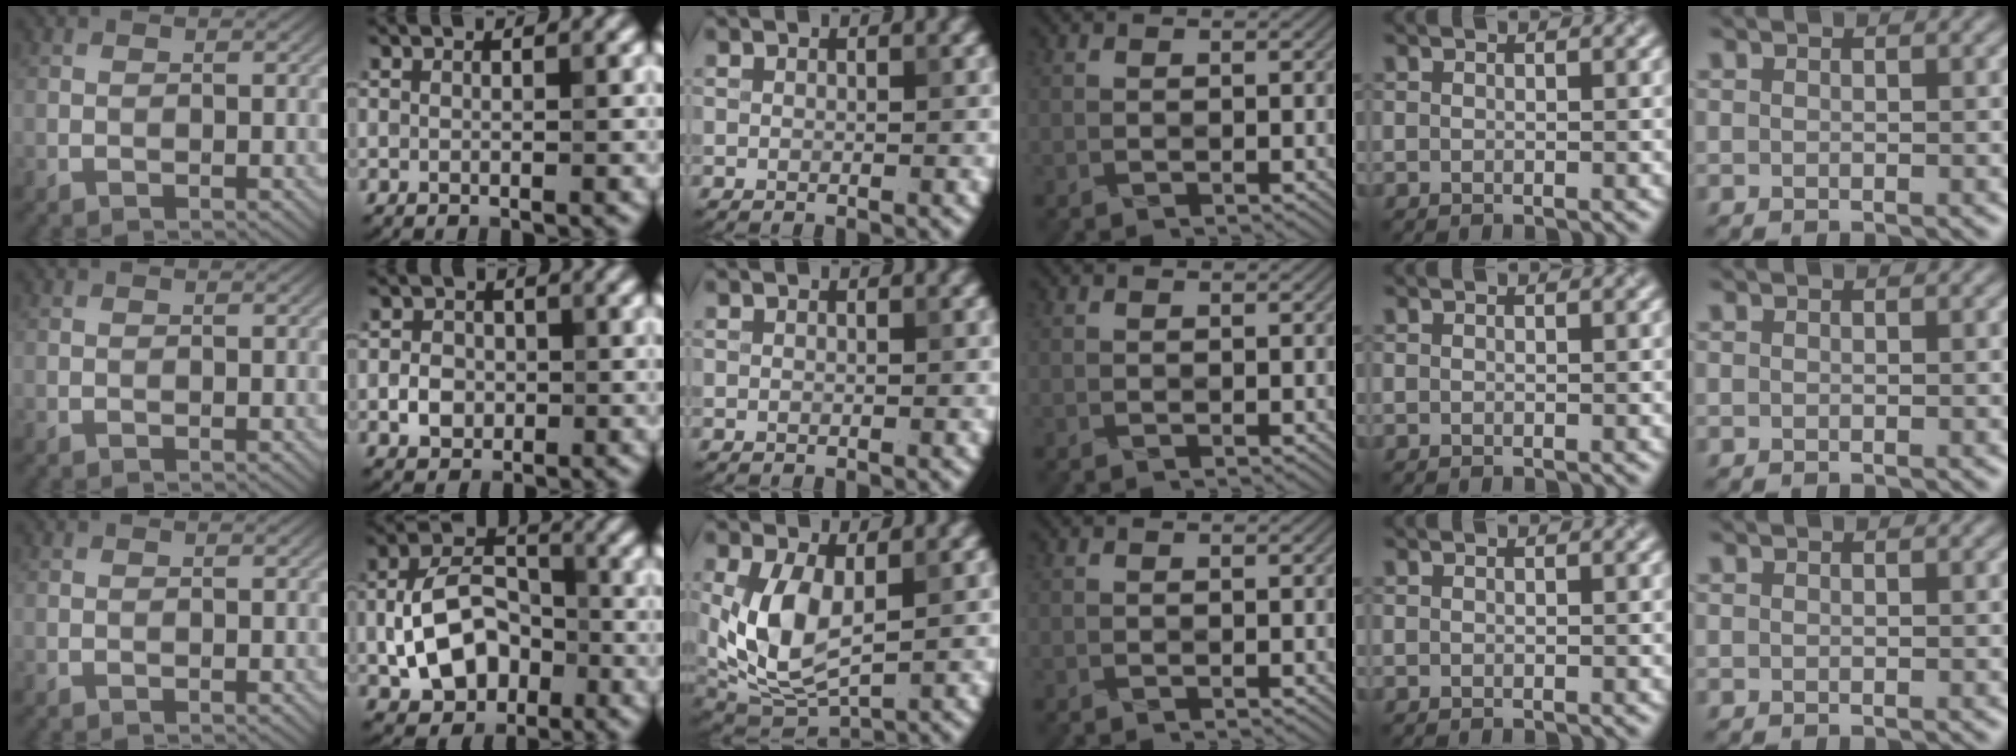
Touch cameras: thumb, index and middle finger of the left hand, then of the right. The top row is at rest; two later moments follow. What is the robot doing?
{"motion": "fold", "object": "envelope"}